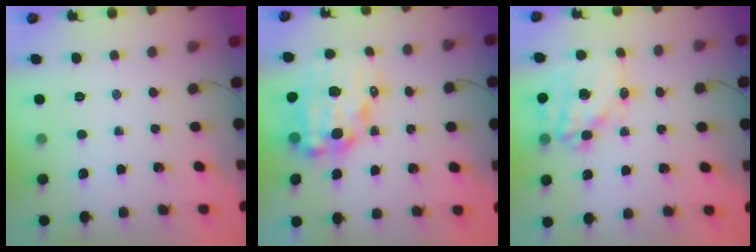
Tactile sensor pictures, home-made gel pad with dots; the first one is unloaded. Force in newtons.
{"total": 15.4, "press": 15.0, "slide": 3.5}
{"total": 16.8, "press": 16.4, "slide": 3.6}